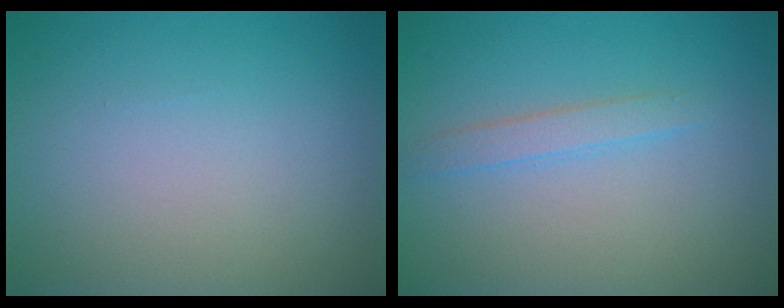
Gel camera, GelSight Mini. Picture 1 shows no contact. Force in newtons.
{"total": 1.5, "press": 1.5, "slide": 0.0}